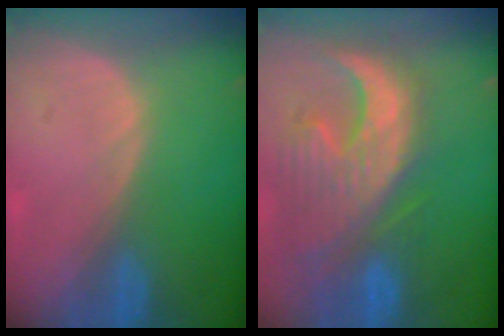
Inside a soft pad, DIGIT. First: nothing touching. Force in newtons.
{"total": 13.2, "press": 11.3, "slide": 6.8}